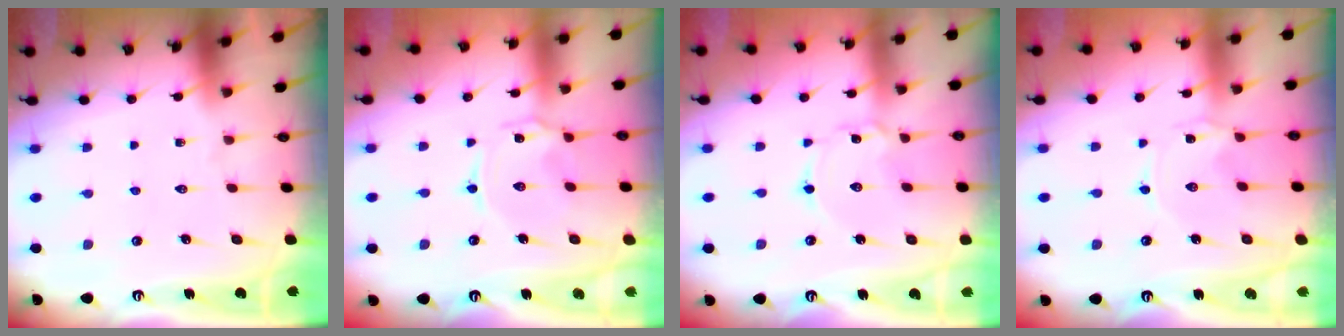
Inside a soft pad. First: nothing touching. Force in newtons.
{"total": 1.7, "press": 1.7, "slide": 0.4}
{"total": 1.8, "press": 1.8, "slide": 0.1}
{"total": 0.0}